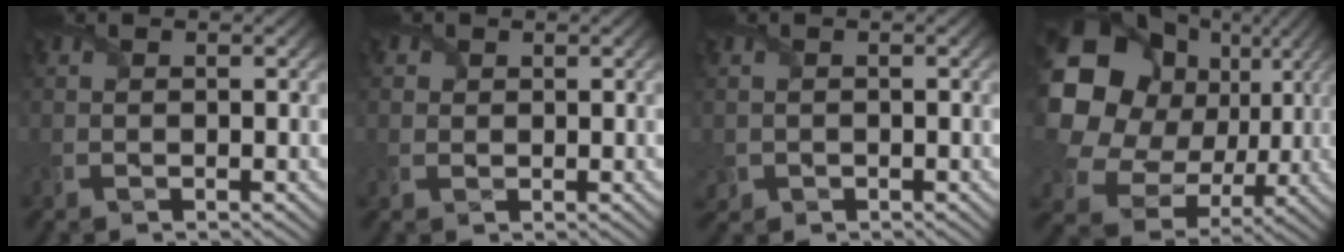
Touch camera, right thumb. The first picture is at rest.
{"total": 1.8, "force": [0.8, 1.5, 0.4], "torque": [-0.013, -0.007, 0.014]}
{"total": 1.2, "force": [-0.1, 1.2, 0.2], "torque": [-0.007, -0.007, -0.006]}
{"total": 22.2, "force": [5.7, 19.0, 10.0], "torque": [-0.298, 0.009, 0.112]}